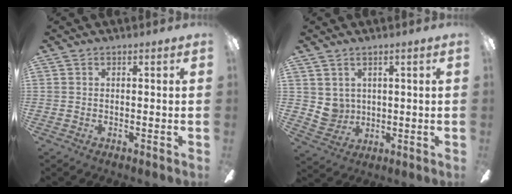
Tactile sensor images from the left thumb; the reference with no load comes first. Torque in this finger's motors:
{"motor_torque": [0.02, 0.06, -0.36, -0.13, 0.03]}